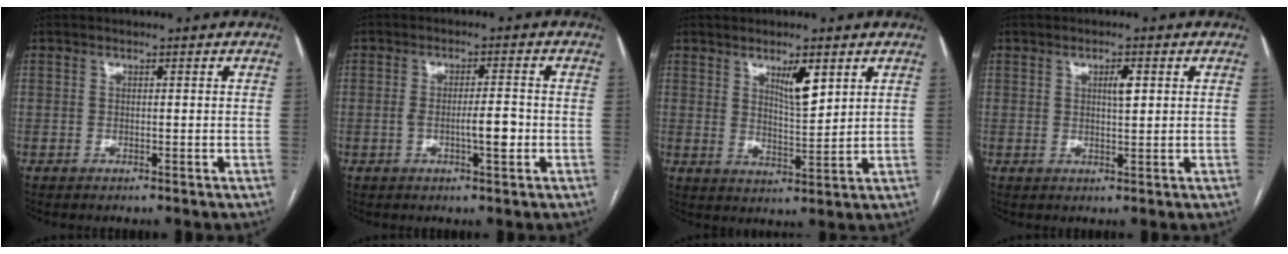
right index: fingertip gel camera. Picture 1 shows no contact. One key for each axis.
{"total": 4.1, "fx": -1.1, "fy": 0.5, "fz": 3.9, "tx": -0.065, "ty": 0.002, "tz": -0.016}
{"total": 5.4, "fx": 2.9, "fy": 1.2, "fz": 4.4, "tx": -0.078, "ty": -0.006, "tz": 0.054}
{"total": 2.3, "fx": 0.7, "fy": 0.6, "fz": 2.1, "tx": -0.035, "ty": 0.000, "tz": 0.012}